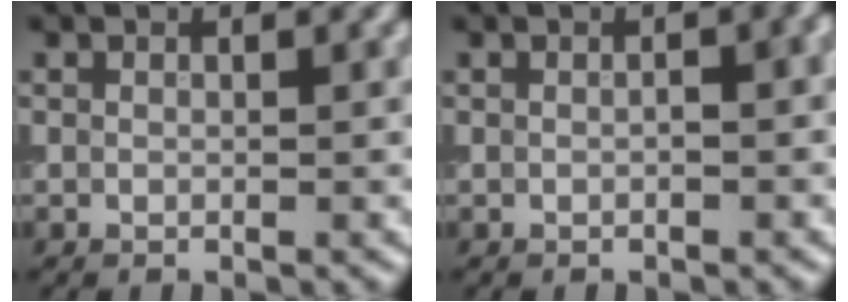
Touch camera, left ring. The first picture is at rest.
{"total": 1.0, "force": [-0.1, 0.3, 1.0], "torque": [-0.016, 0.002, -0.002]}